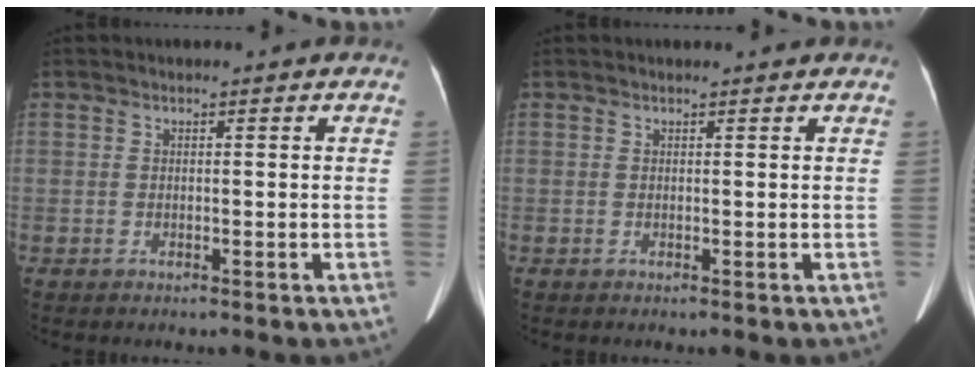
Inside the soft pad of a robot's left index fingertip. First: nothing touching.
{"total": 0.9, "force": [0.9, 0.0, 0.1], "torque": [-0.008, 0.005, 0.013]}